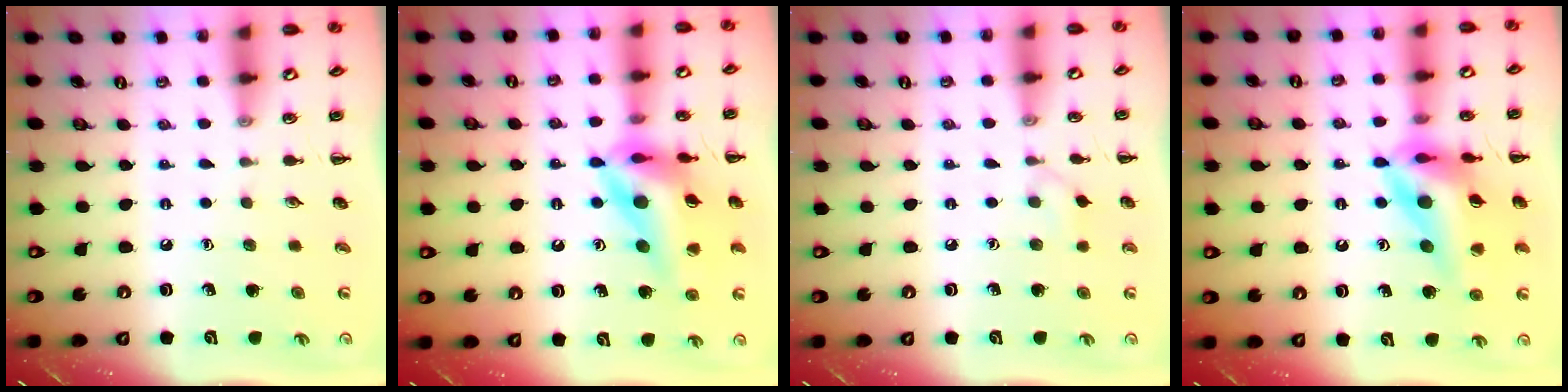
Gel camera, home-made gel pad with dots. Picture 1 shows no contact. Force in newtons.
{"total": 16.8, "press": 16.2, "slide": 4.4}
{"total": 5.0, "press": 4.6, "slide": 1.8}
{"total": 16.8, "press": 16.2, "slide": 4.4}